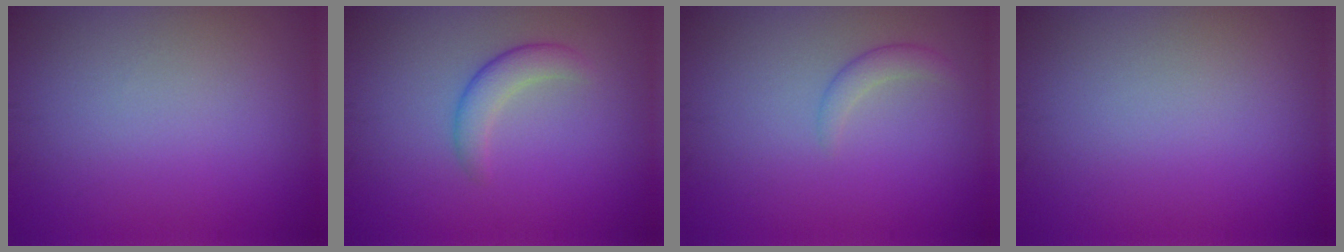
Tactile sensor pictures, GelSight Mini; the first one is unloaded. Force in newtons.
{"total": 2.3, "press": 2.3, "slide": 0.1}
{"total": 1.4, "press": 1.3, "slide": 0.1}
{"total": 0.0}